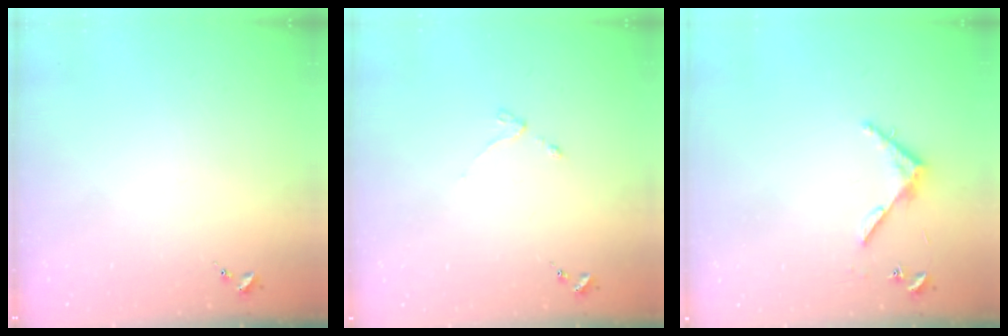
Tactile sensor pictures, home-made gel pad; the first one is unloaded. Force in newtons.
{"total": 3.1, "press": 3.0, "slide": 0.4}
{"total": 5.0, "press": 5.0, "slide": 0.4}